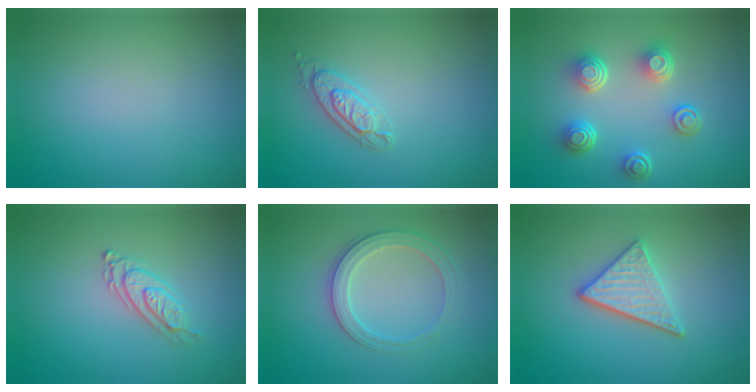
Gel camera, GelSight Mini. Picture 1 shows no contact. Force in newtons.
{"total": 2.1, "press": 2.1, "slide": 0.5}
{"total": 4.9, "press": 3.5, "slide": 3.4}
{"total": 2.4, "press": 2.0, "slide": 1.4}
{"total": 2.8, "press": 2.7, "slide": 0.8}
{"total": 3.5, "press": 3.0, "slide": 1.9}